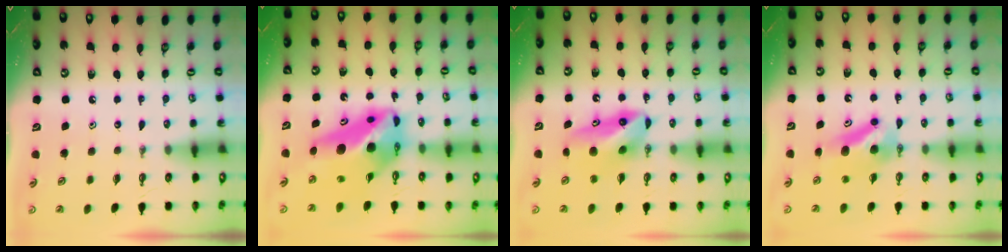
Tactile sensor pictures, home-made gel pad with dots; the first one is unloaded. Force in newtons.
{"total": 12.5, "press": 12.2, "slide": 2.8}
{"total": 10.0, "press": 9.1, "slide": 4.2}
{"total": 7.8, "press": 6.6, "slide": 4.1}